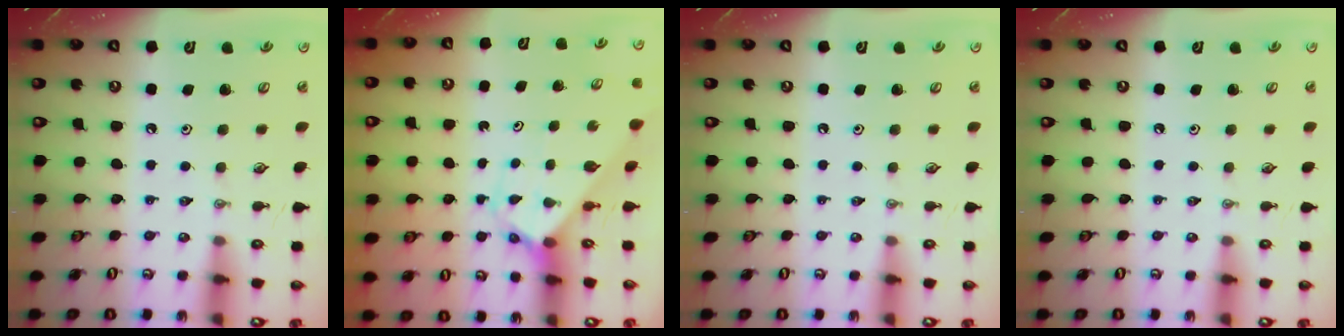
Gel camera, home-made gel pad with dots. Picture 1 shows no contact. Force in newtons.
{"total": 2.6, "press": 2.6, "slide": 0.2}
{"total": 0.0}
{"total": 0.0}